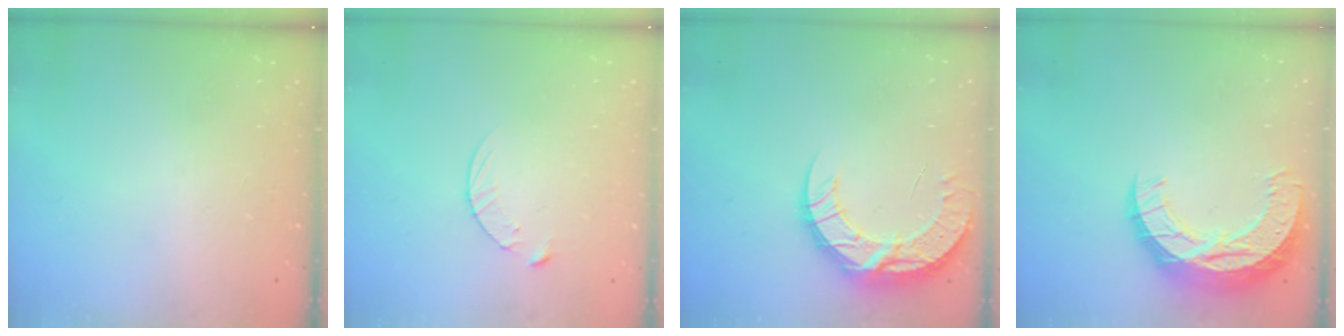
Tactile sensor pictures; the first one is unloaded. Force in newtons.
{"total": 5.4, "press": 5.4, "slide": 0.5}
{"total": 13.0, "press": 12.9, "slide": 1.0}
{"total": 13.7, "press": 13.7, "slide": 0.9}